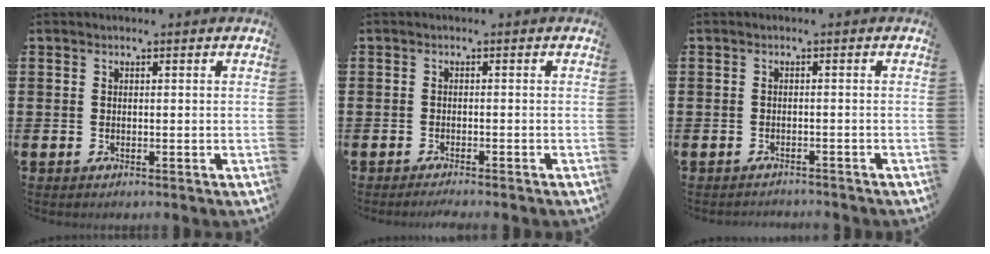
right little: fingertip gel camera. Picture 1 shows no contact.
{"total": 1.0, "force": [-0.9, -0.1, 0.3], "torque": [-0.004, -0.002, -0.018]}
{"total": 1.0, "force": [-1.0, 0.0, -0.1], "torque": [-0.001, 0.002, -0.021]}